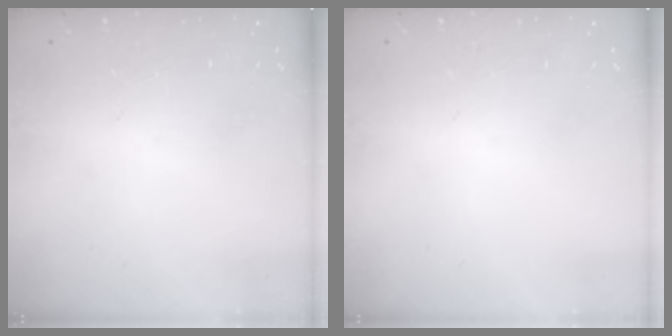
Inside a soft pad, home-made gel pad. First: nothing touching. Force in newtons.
{"total": 0.0}